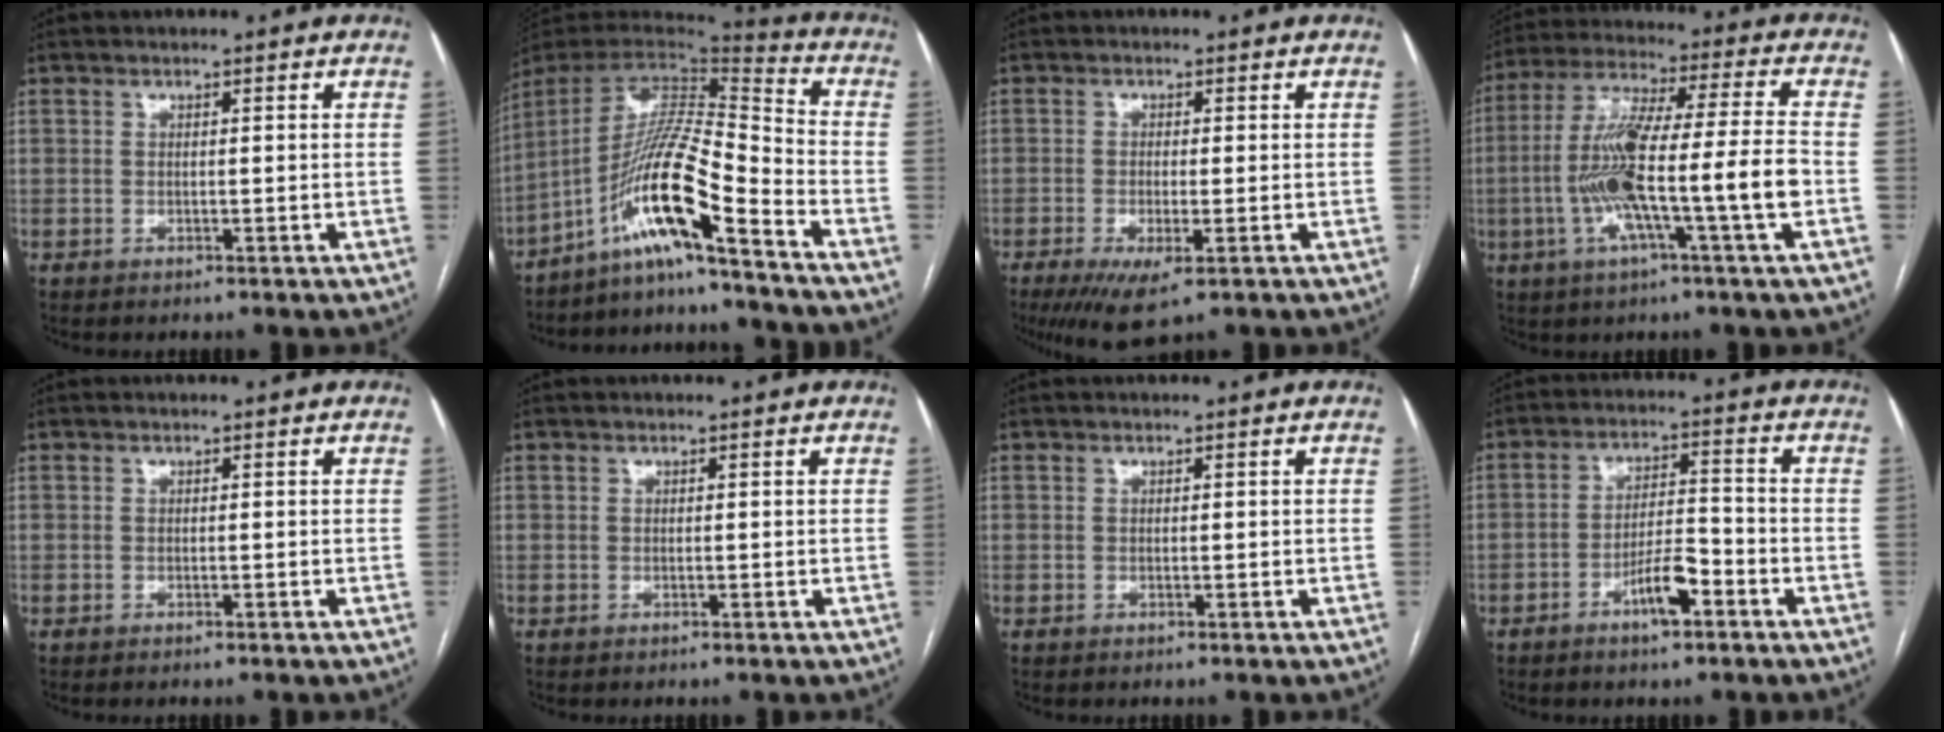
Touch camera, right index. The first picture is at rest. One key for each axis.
{"total": 14.7, "fx": -9.5, "fy": -0.8, "fz": 11.1, "tx": -0.204, "ty": 0.010, "tz": -0.175}
{"total": 5.8, "fx": -2.8, "fy": 1.2, "fz": 4.9, "tx": -0.082, "ty": -0.014, "tz": -0.043}
{"total": 15.7, "fx": -3.5, "fy": 0.0, "fz": 15.3, "tx": -0.289, "ty": 0.007, "tz": -0.069}
{"total": 0.0}
{"total": 0.0}
{"total": 0.0}
{"total": 6.5, "fx": -3.5, "fy": 1.5, "fz": 5.2, "tx": -0.097, "ty": 0.006, "tz": -0.060}